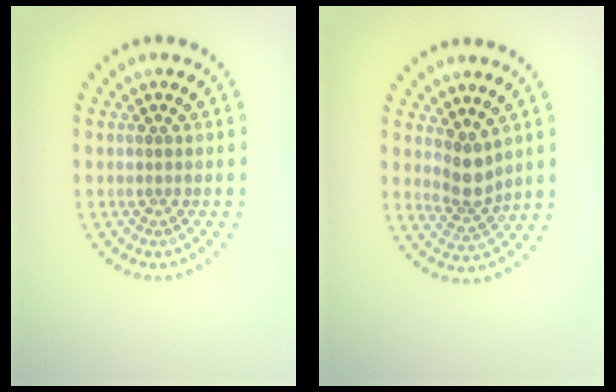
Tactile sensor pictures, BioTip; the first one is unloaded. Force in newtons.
{"total": 2.7, "press": 2.1, "slide": 1.7}